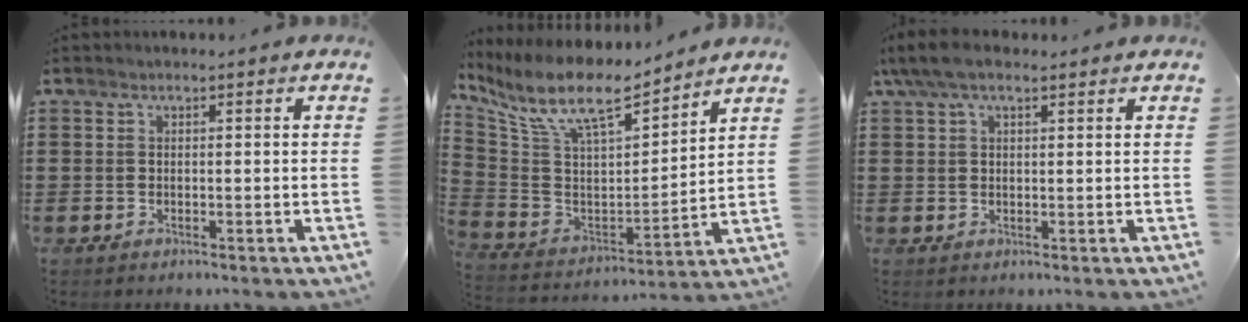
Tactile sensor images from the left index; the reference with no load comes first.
{"total": 10.7, "force": [8.0, 2.9, 6.3], "torque": [-0.156, -0.044, 0.137]}
{"total": 4.2, "force": [2.4, 1.5, 3.1], "torque": [-0.064, 0.010, 0.045]}